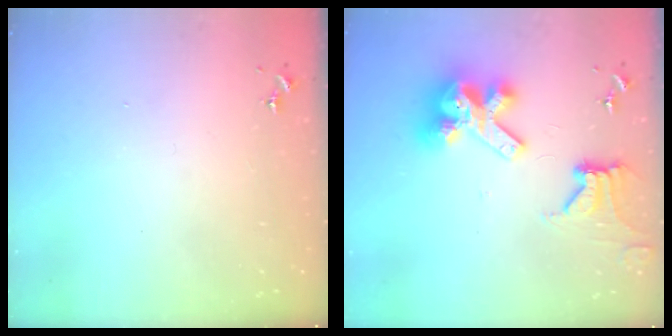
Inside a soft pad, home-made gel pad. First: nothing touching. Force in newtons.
{"total": 15.8, "press": 15.7, "slide": 1.9}